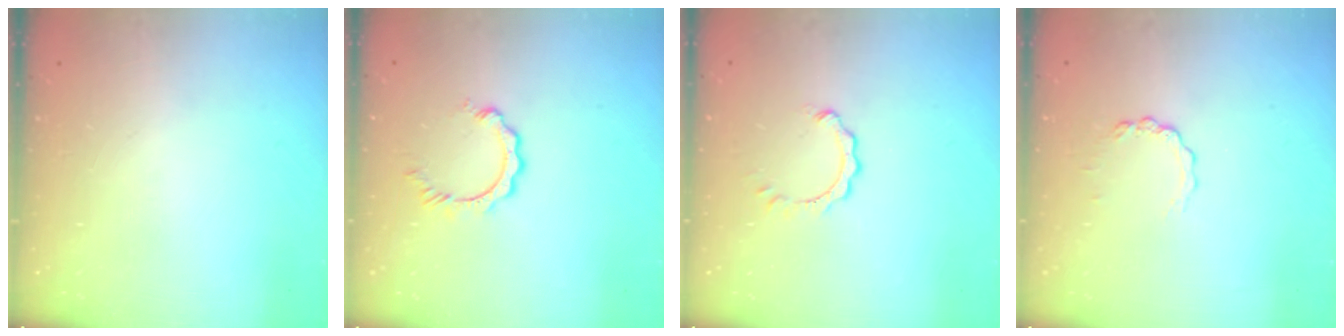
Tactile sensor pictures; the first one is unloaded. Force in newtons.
{"total": 2.9, "press": 2.9, "slide": 0.4}
{"total": 1.0, "press": 1.0, "slide": 0.2}
{"total": 2.8, "press": 2.8, "slide": 0.3}